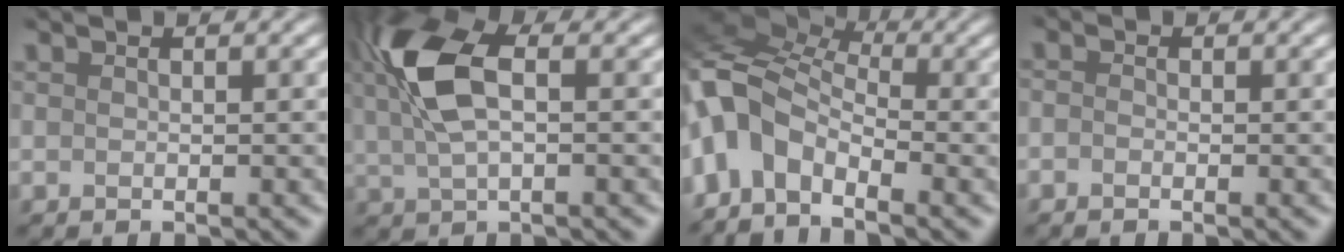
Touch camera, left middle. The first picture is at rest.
{"total": 5.7, "force": [1.6, 2.5, 4.8], "torque": [-0.136, 0.014, 0.034]}
{"total": 7.0, "force": [-2.0, 4.5, 5.0], "torque": [-0.128, 0.009, -0.046]}
{"total": 0.9, "force": [-0.9, -0.1, -0.2], "torque": [-0.016, 0.002, -0.005]}